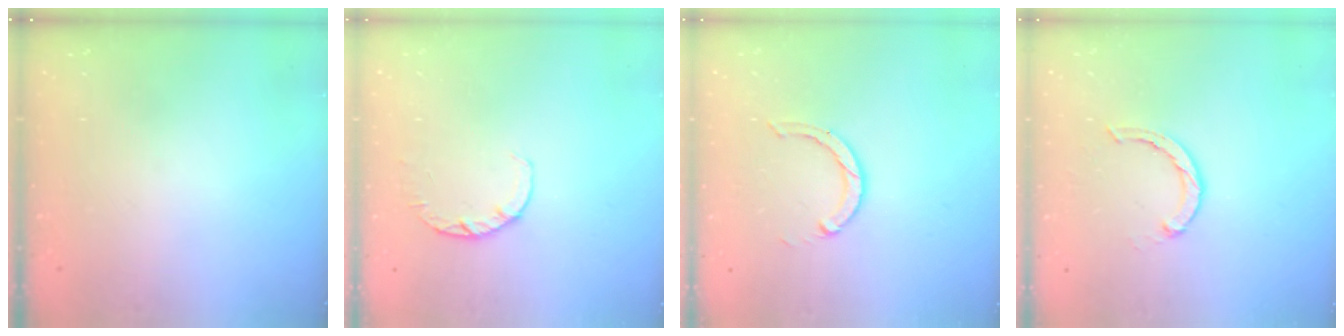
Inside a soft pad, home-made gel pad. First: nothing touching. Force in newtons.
{"total": 3.0, "press": 2.9, "slide": 0.4}
{"total": 3.6, "press": 3.5, "slide": 0.5}
{"total": 2.3, "press": 2.3, "slide": 0.3}